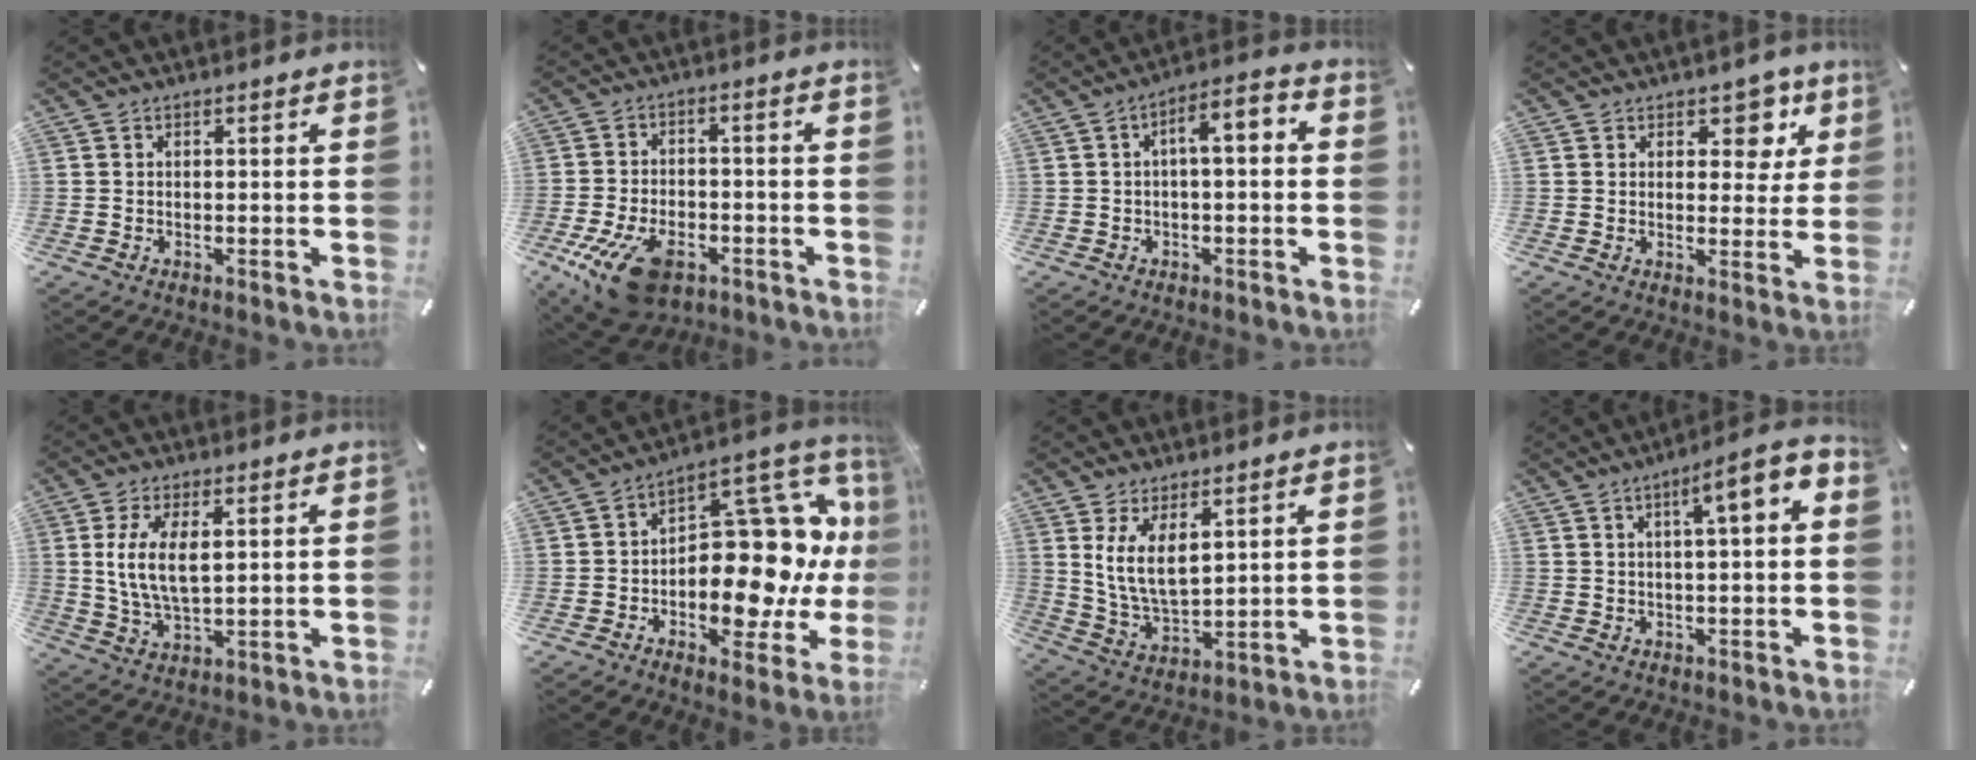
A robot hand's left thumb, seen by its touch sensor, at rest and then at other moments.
{"total": 14.1, "force": [-7.3, 7.6, 9.3], "torque": [-0.182, 0.032, -0.121]}
{"total": 5.7, "force": [-0.2, 2.5, 5.2], "torque": [-0.081, 0.010, -0.011]}
{"total": 7.5, "force": [3.9, 5.0, 4.0], "torque": [-0.023, -0.026, 0.059]}
{"total": 9.4, "force": [2.6, 4.6, 7.8], "torque": [-0.168, -0.004, 0.042]}
{"total": 19.9, "force": [-0.1, 12.0, 15.9], "torque": [-0.187, -0.018, 0.003]}
{"total": 9.2, "force": [4.4, 4.7, 6.7], "torque": [-0.159, -0.022, 0.076]}
{"total": 7.1, "force": [2.4, 1.2, 6.6], "torque": [-0.096, -0.015, 0.032]}